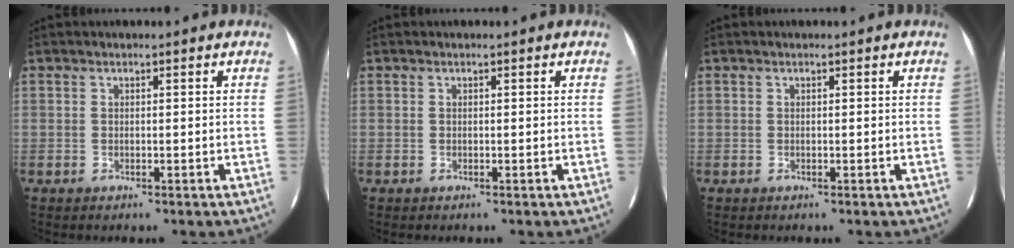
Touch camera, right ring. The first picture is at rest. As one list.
[{"total": 0.0}, {"total": 0.0}]